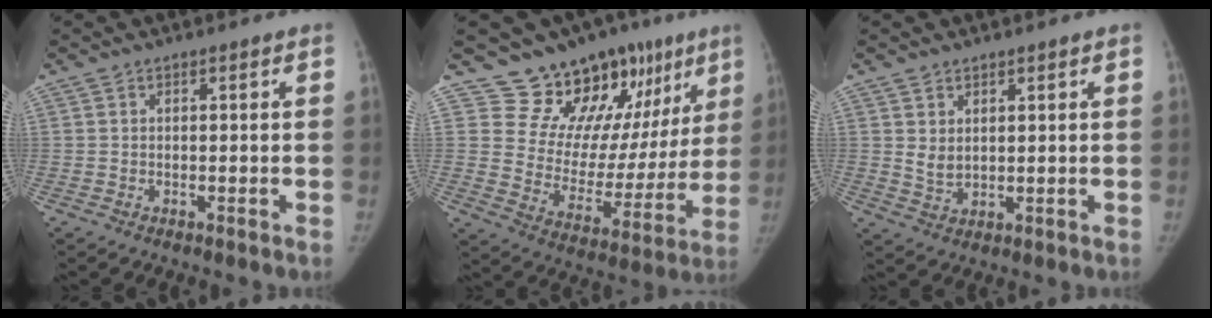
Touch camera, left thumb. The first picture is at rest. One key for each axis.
{"total": 18.0, "fx": 13.3, "fy": 9.1, "fz": 8.0, "tx": -0.045, "ty": -0.093, "tz": 0.193}
{"total": 3.2, "fx": 1.5, "fy": 2.3, "fz": 1.8, "tx": -0.023, "ty": -0.017, "tz": 0.036}